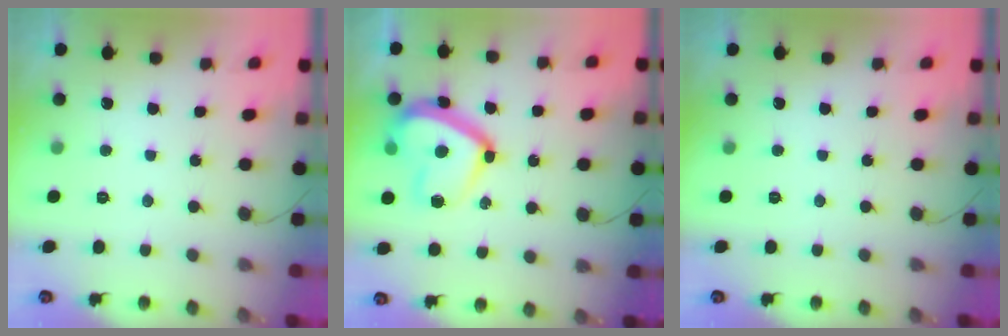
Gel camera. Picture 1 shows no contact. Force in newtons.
{"total": 17.2, "press": 17.1, "slide": 1.2}
{"total": 0.0}